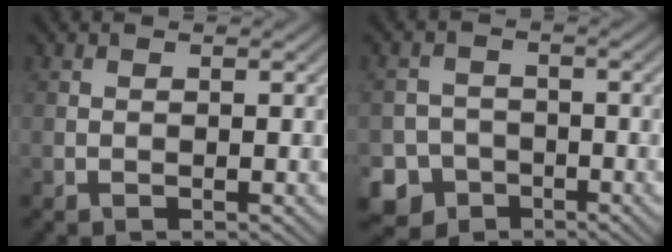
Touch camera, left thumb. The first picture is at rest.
{"total": 5.6, "force": [-3.3, 4.5, 0.9], "torque": [-0.008, -0.005, -0.073]}